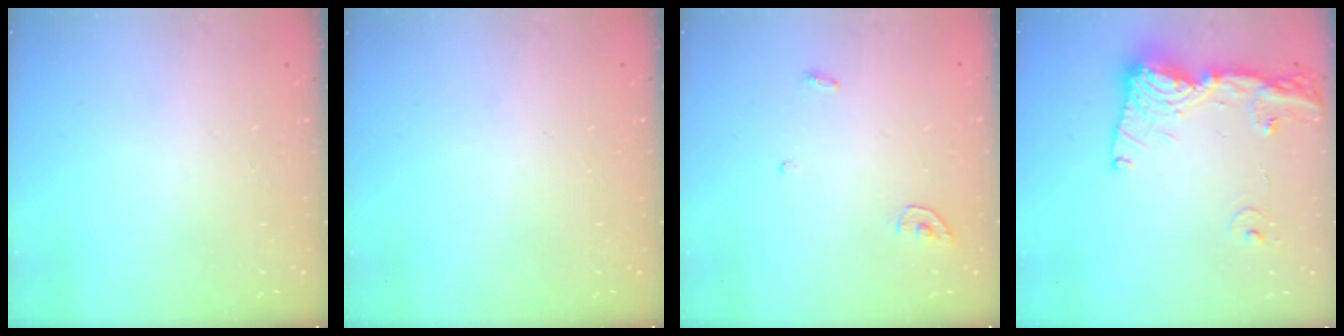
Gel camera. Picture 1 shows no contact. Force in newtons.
{"total": 0.0}
{"total": 3.8, "press": 3.8, "slide": 0.3}
{"total": 16.5, "press": 16.4, "slide": 2.1}